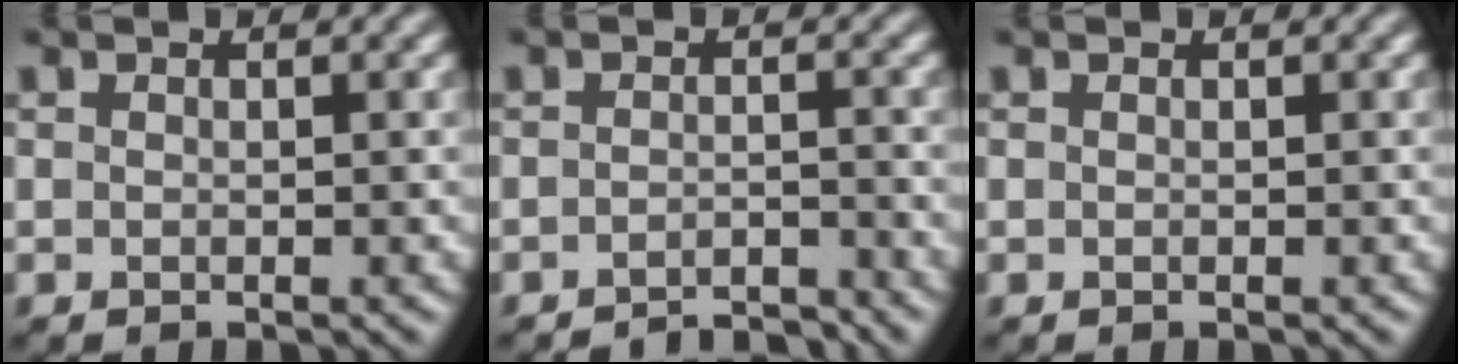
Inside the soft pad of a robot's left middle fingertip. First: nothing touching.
{"total": 2.9, "force": [-2.8, 0.3, 0.7], "torque": [-0.004, 0.006, -0.045]}
{"total": 0.0}